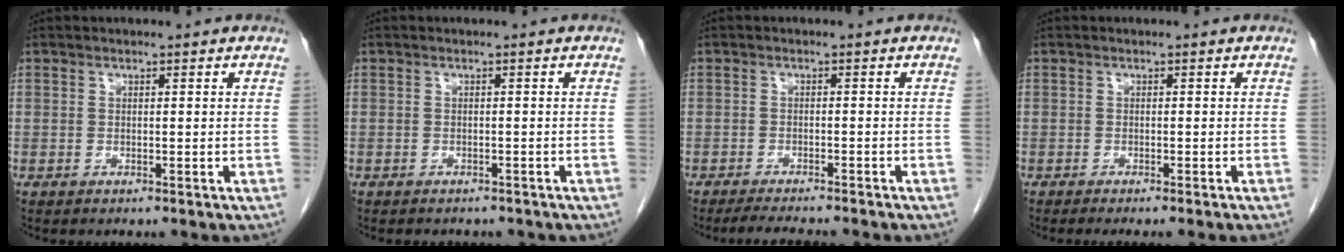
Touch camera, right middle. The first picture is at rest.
{"total": 4.1, "force": [-3.5, 1.8, 1.1], "torque": [-0.013, 0.001, -0.037]}
{"total": 6.3, "force": [-5.5, 0.5, 3.0], "torque": [-0.039, -0.012, -0.082]}
{"total": 3.5, "force": [-2.9, -0.7, 1.8], "torque": [-0.012, 0.001, -0.039]}